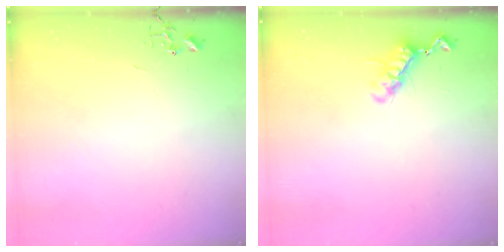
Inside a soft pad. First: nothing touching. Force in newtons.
{"total": 11.1, "press": 11.1, "slide": 0.7}